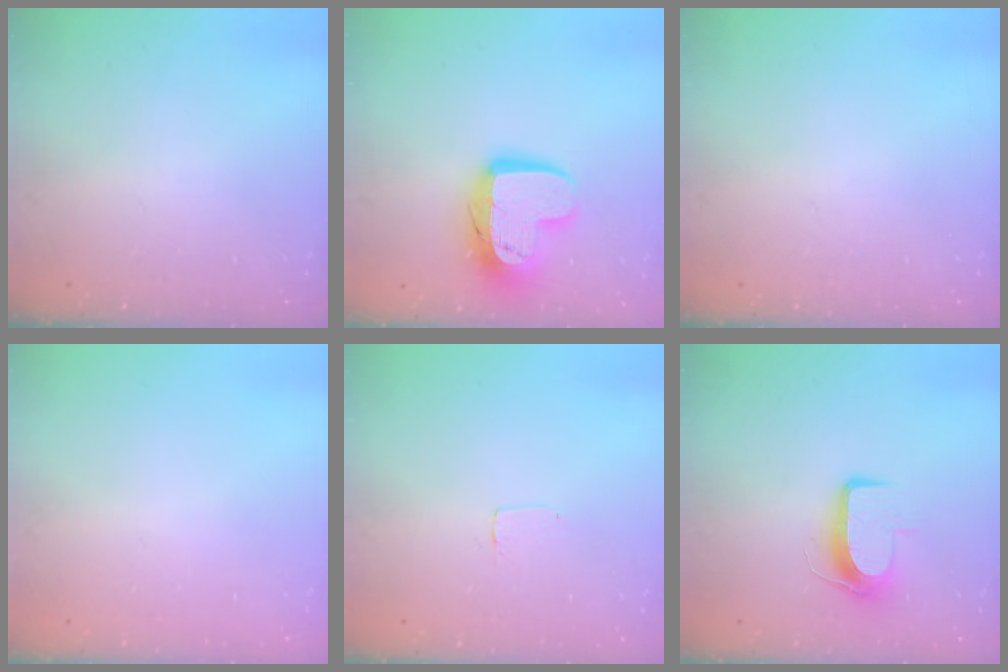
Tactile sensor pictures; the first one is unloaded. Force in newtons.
{"total": 14.3, "press": 14.3, "slide": 1.2}
{"total": 0.0}
{"total": 0.0}
{"total": 2.6, "press": 2.6, "slide": 0.2}
{"total": 8.7, "press": 8.6, "slide": 0.5}